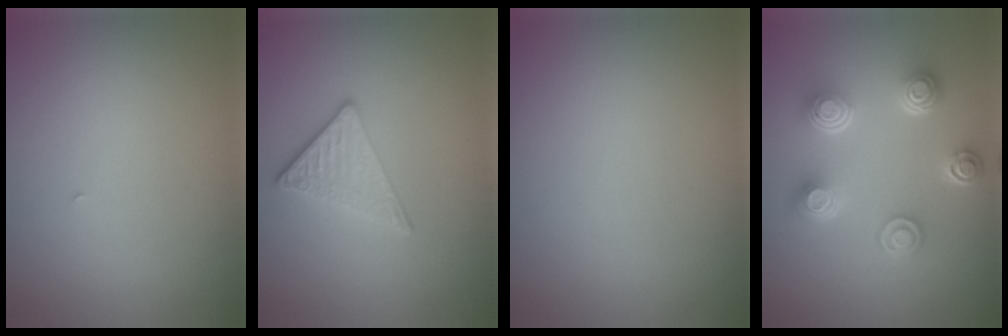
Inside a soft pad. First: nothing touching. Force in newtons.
{"total": 2.7, "press": 2.5, "slide": 1.1}
{"total": 0.0}
{"total": 4.9, "press": 3.6, "slide": 3.4}